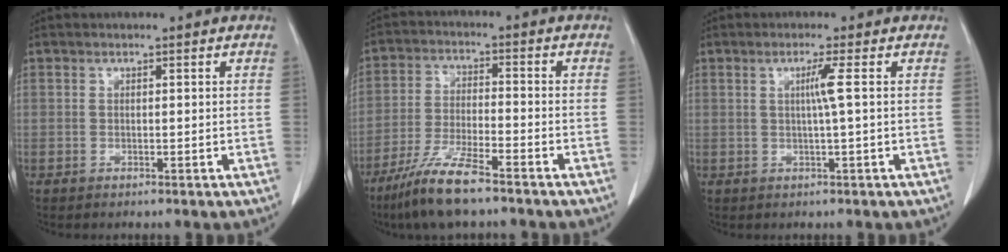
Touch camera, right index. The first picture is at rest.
{"total": 9.5, "force": [-7.0, 0.9, 6.4], "torque": [-0.131, -0.026, -0.133]}
{"total": 2.6, "force": [0.4, -0.9, 2.4], "torque": [-0.048, -0.002, 0.008]}